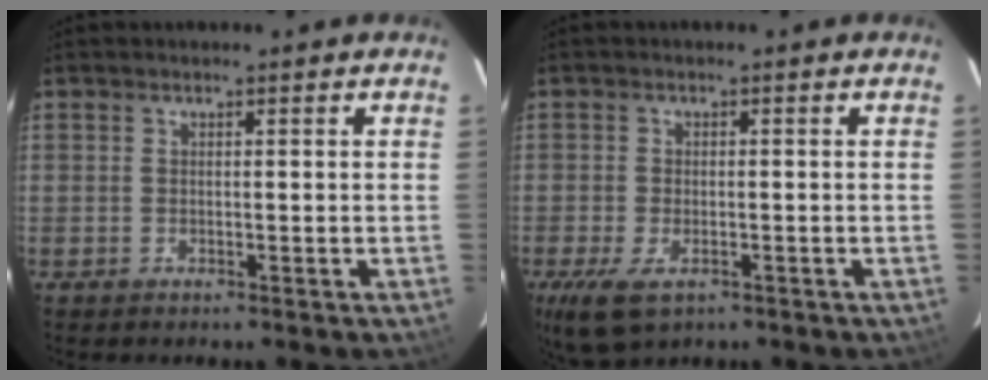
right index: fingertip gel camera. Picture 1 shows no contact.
{"total": 7.1, "force": [-3.7, 3.6, 4.8], "torque": [-0.111, -0.025, -0.065]}